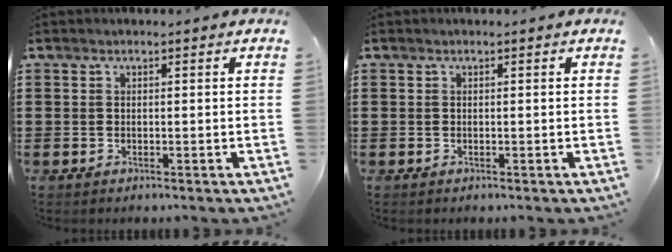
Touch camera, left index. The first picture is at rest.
{"total": 0.0}